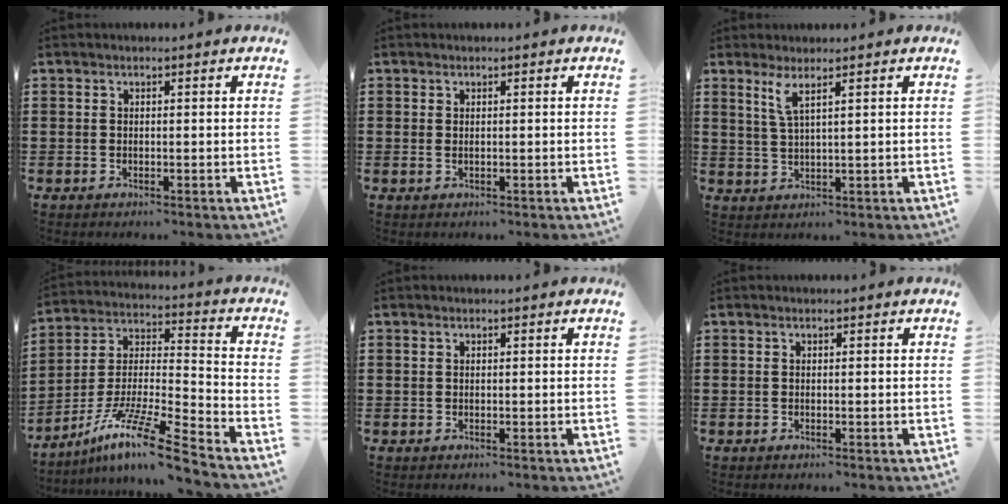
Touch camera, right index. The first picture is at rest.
{"total": 0.5, "force": [0.3, 0.2, 0.4], "torque": [-0.009, 0.001, 0.006]}
{"total": 3.0, "force": [1.9, 0.1, 2.3], "torque": [-0.051, 0.000, 0.033]}
{"total": 12.3, "force": [-9.5, 0.3, 7.7], "torque": [-0.142, 0.005, -0.185]}
{"total": 0.0}
{"total": 0.0}